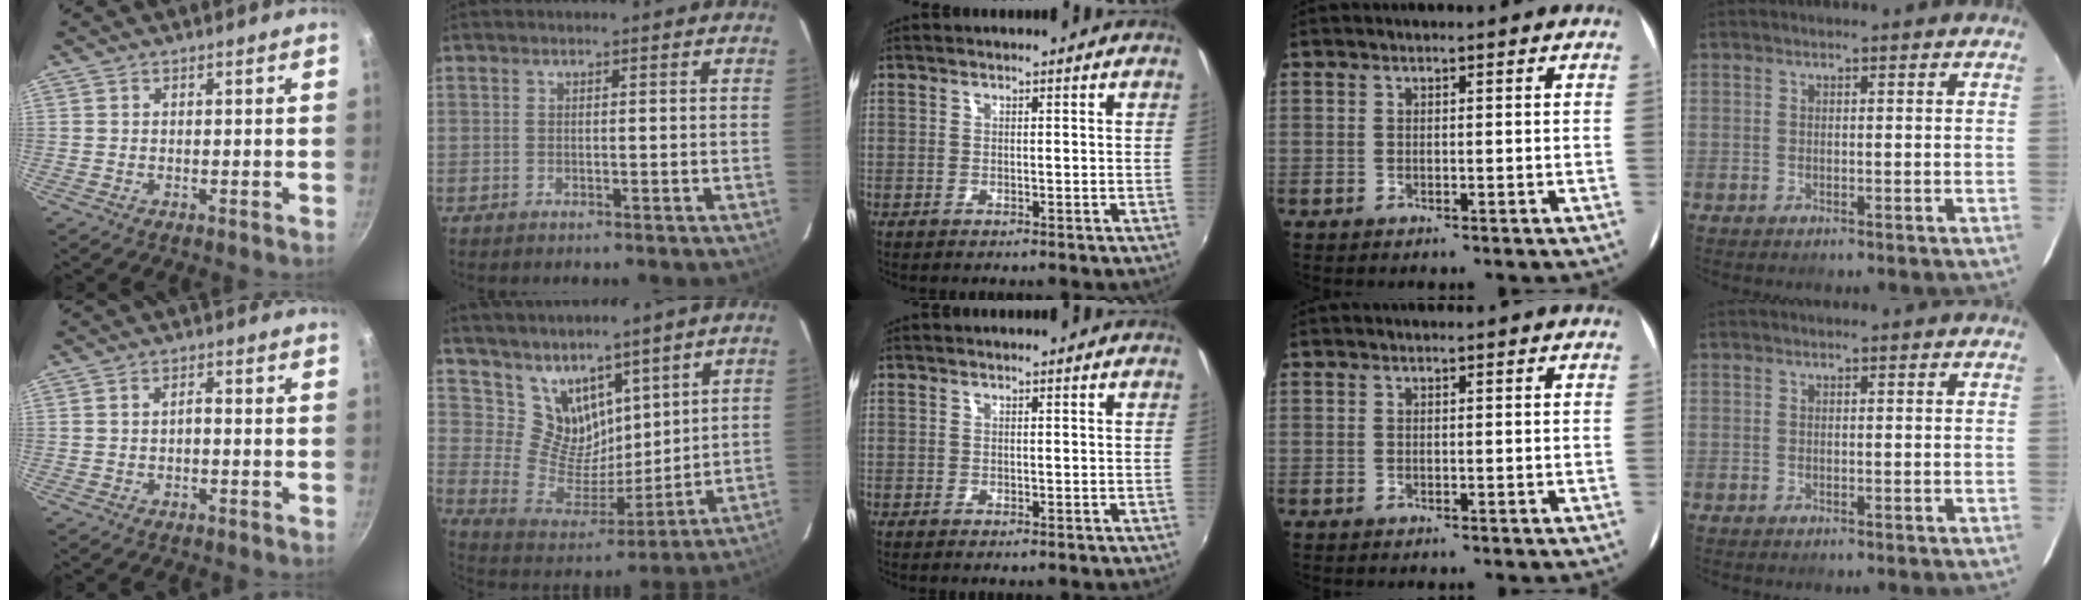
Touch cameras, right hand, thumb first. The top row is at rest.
{"thumb": {"total": 2.0, "force": [-0.4, 1.1, 1.6], "torque": [-0.022, 0.017, -0.006]}, "index": {"total": 6.9, "force": [5.0, 4.4, 1.8], "torque": [-0.023, 0.002, 0.104]}}